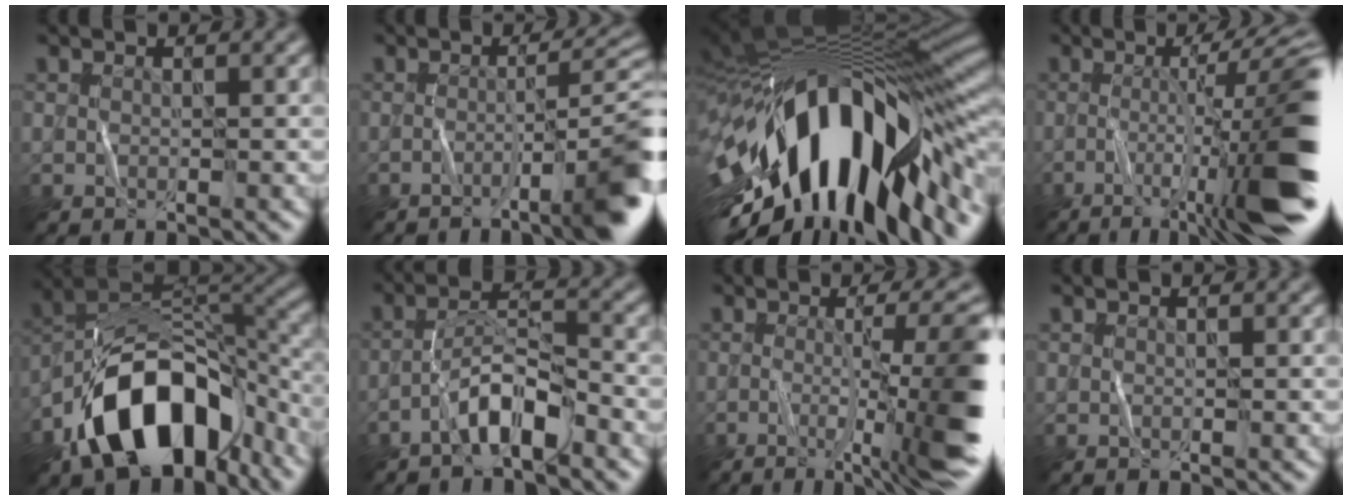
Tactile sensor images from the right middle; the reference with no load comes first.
{"total": 7.2, "force": [-3.2, 1.2, 6.3], "torque": [-0.075, 0.014, -0.049]}
{"total": 17.5, "force": [-5.8, 7.6, 14.6], "torque": [-0.235, 0.011, -0.105]}
{"total": 13.5, "force": [-3.1, 2.4, 12.9], "torque": [-0.171, 0.007, -0.049]}
{"total": 13.0, "force": [-7.2, 7.4, 7.9], "torque": [-0.124, 0.002, -0.132]}
{"total": 4.4, "force": [-3.0, 1.1, 3.0], "torque": [-0.051, 0.021, -0.059]}
{"total": 9.1, "force": [-1.5, 1.6, 8.8], "torque": [-0.115, -0.001, -0.024]}
{"total": 0.0}